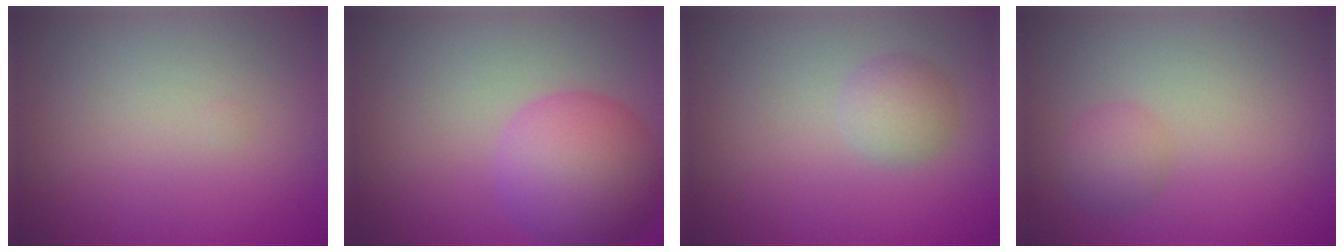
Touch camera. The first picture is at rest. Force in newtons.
{"total": 6.4, "press": 6.4, "slide": 0.3}
{"total": 2.2, "press": 2.2, "slide": 0.1}
{"total": 1.9, "press": 1.9, "slide": 0.1}